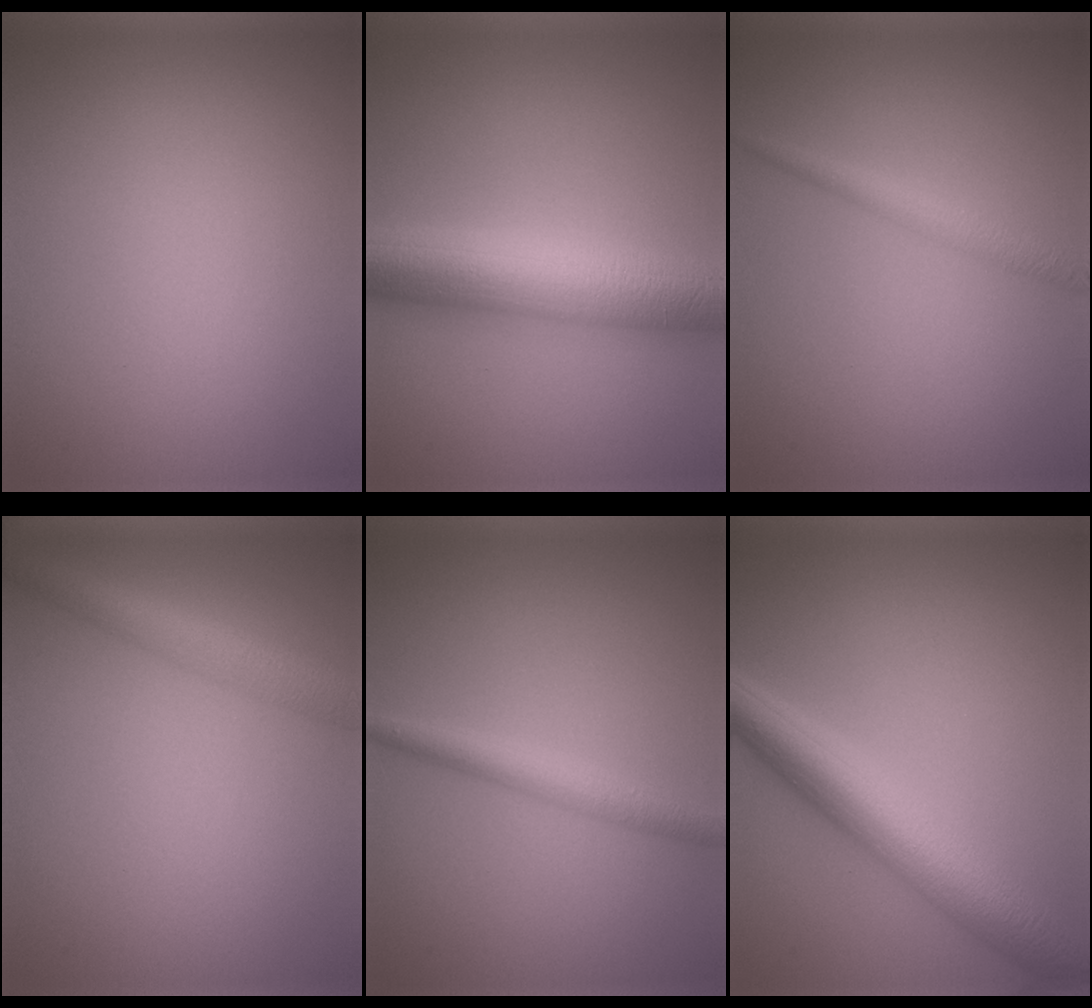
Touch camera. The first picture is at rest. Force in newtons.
{"total": 9.2, "press": 9.2, "slide": 0.1}
{"total": 1.9, "press": 1.9, "slide": 0.1}
{"total": 4.6, "press": 4.6, "slide": 0.1}
{"total": 2.9, "press": 2.9, "slide": 0.1}
{"total": 7.4, "press": 7.4, "slide": 0.1}